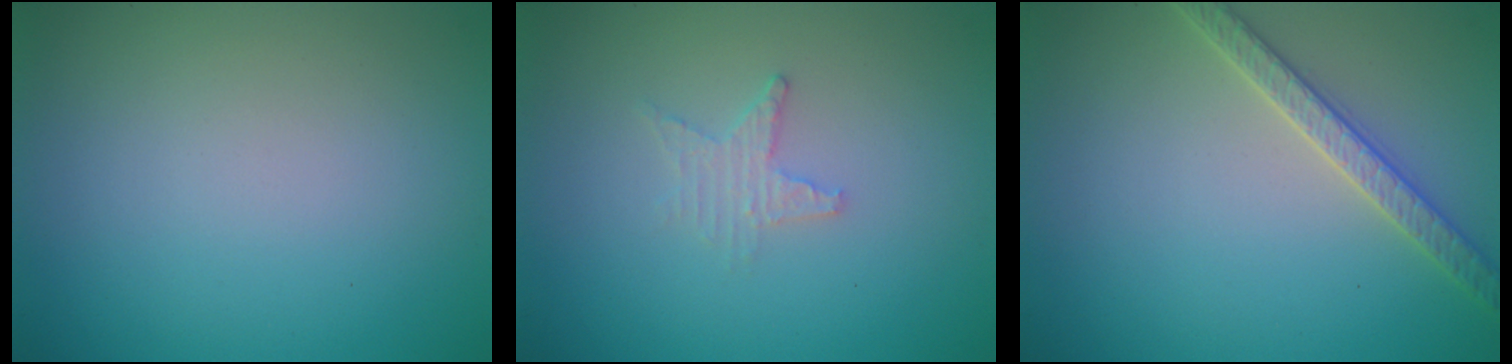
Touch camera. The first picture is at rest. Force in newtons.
{"total": 1.5, "press": 1.4, "slide": 0.3}
{"total": 2.7, "press": 2.7, "slide": 0.3}